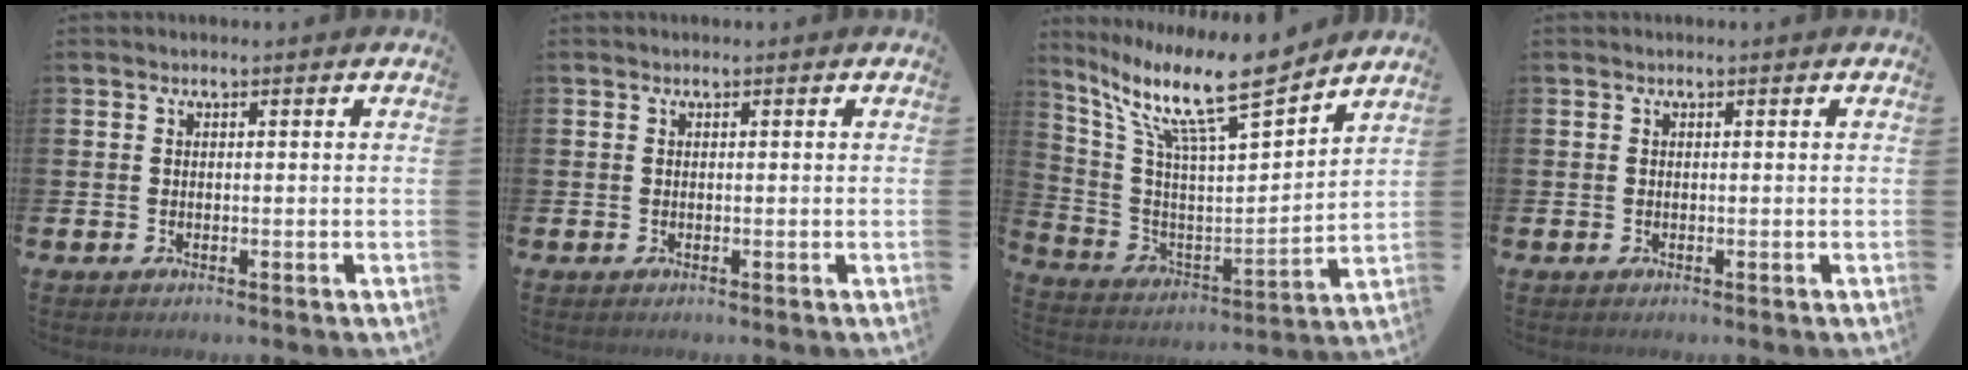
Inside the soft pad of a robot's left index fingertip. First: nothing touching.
{"total": 0.0}
{"total": 13.2, "force": [10.3, 1.8, 8.0], "torque": [-0.177, -0.068, 0.169]}
{"total": 0.0}